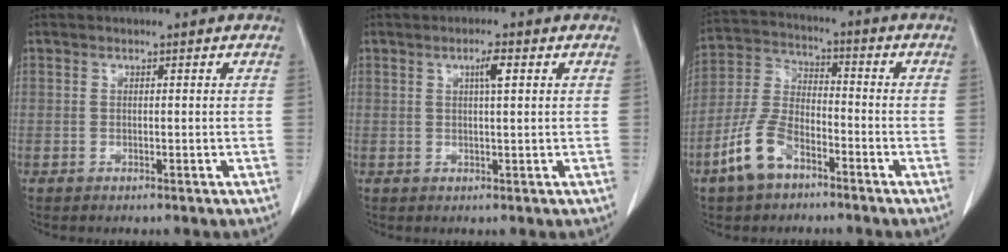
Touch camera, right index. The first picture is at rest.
{"total": 2.5, "force": [0.9, 0.1, 2.3], "torque": [-0.041, 0.001, 0.015]}
{"total": 9.5, "force": [-5.6, 4.8, 6.0], "torque": [-0.149, 0.008, -0.110]}